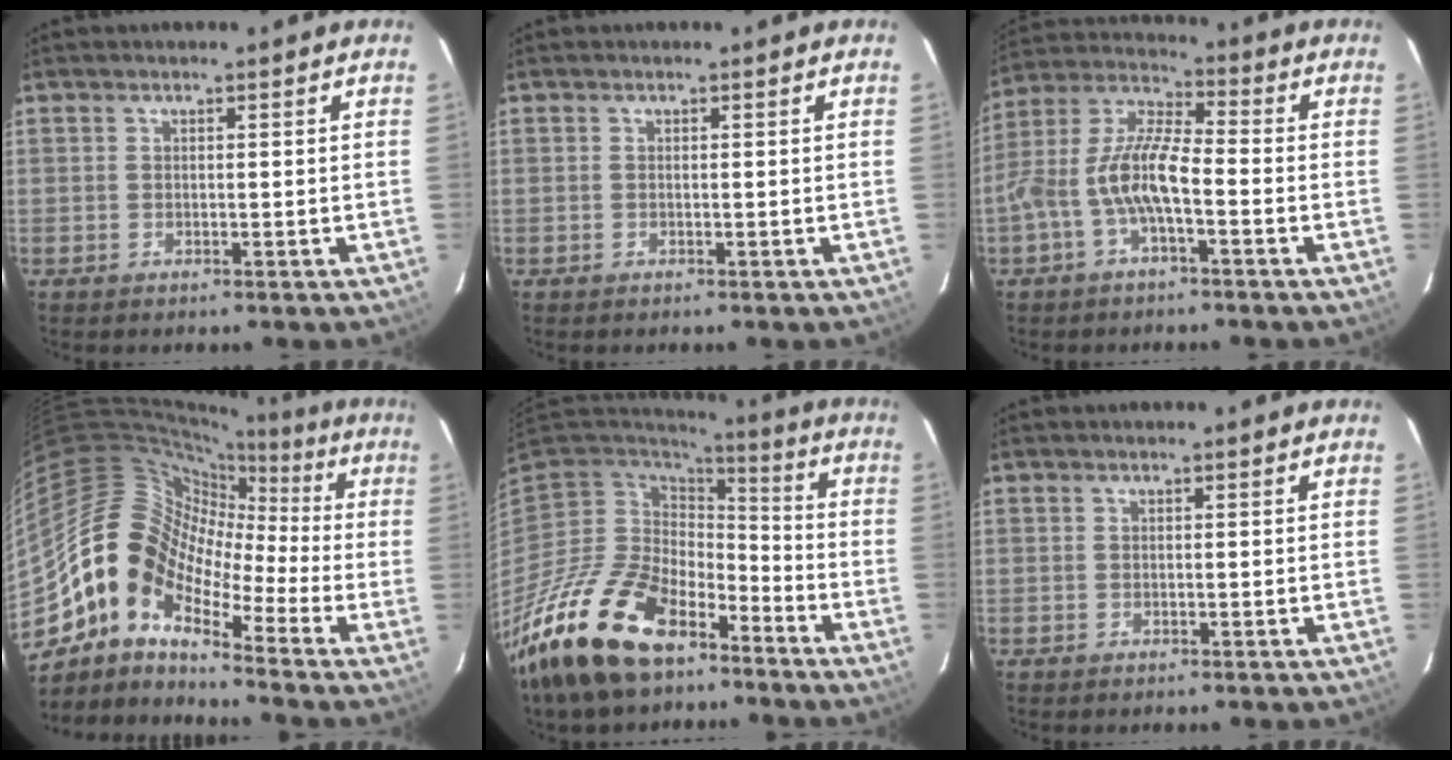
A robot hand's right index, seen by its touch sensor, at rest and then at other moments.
{"total": 0.0}
{"total": 9.9, "force": [-3.3, 2.9, 8.8], "torque": [-0.192, 0.012, -0.064]}
{"total": 12.9, "force": [-7.2, 7.6, 7.5], "torque": [-0.129, 0.015, -0.162]}
{"total": 23.0, "force": [-15.7, 11.9, 12.0], "torque": [-0.260, -0.015, -0.266]}
{"total": 0.0}